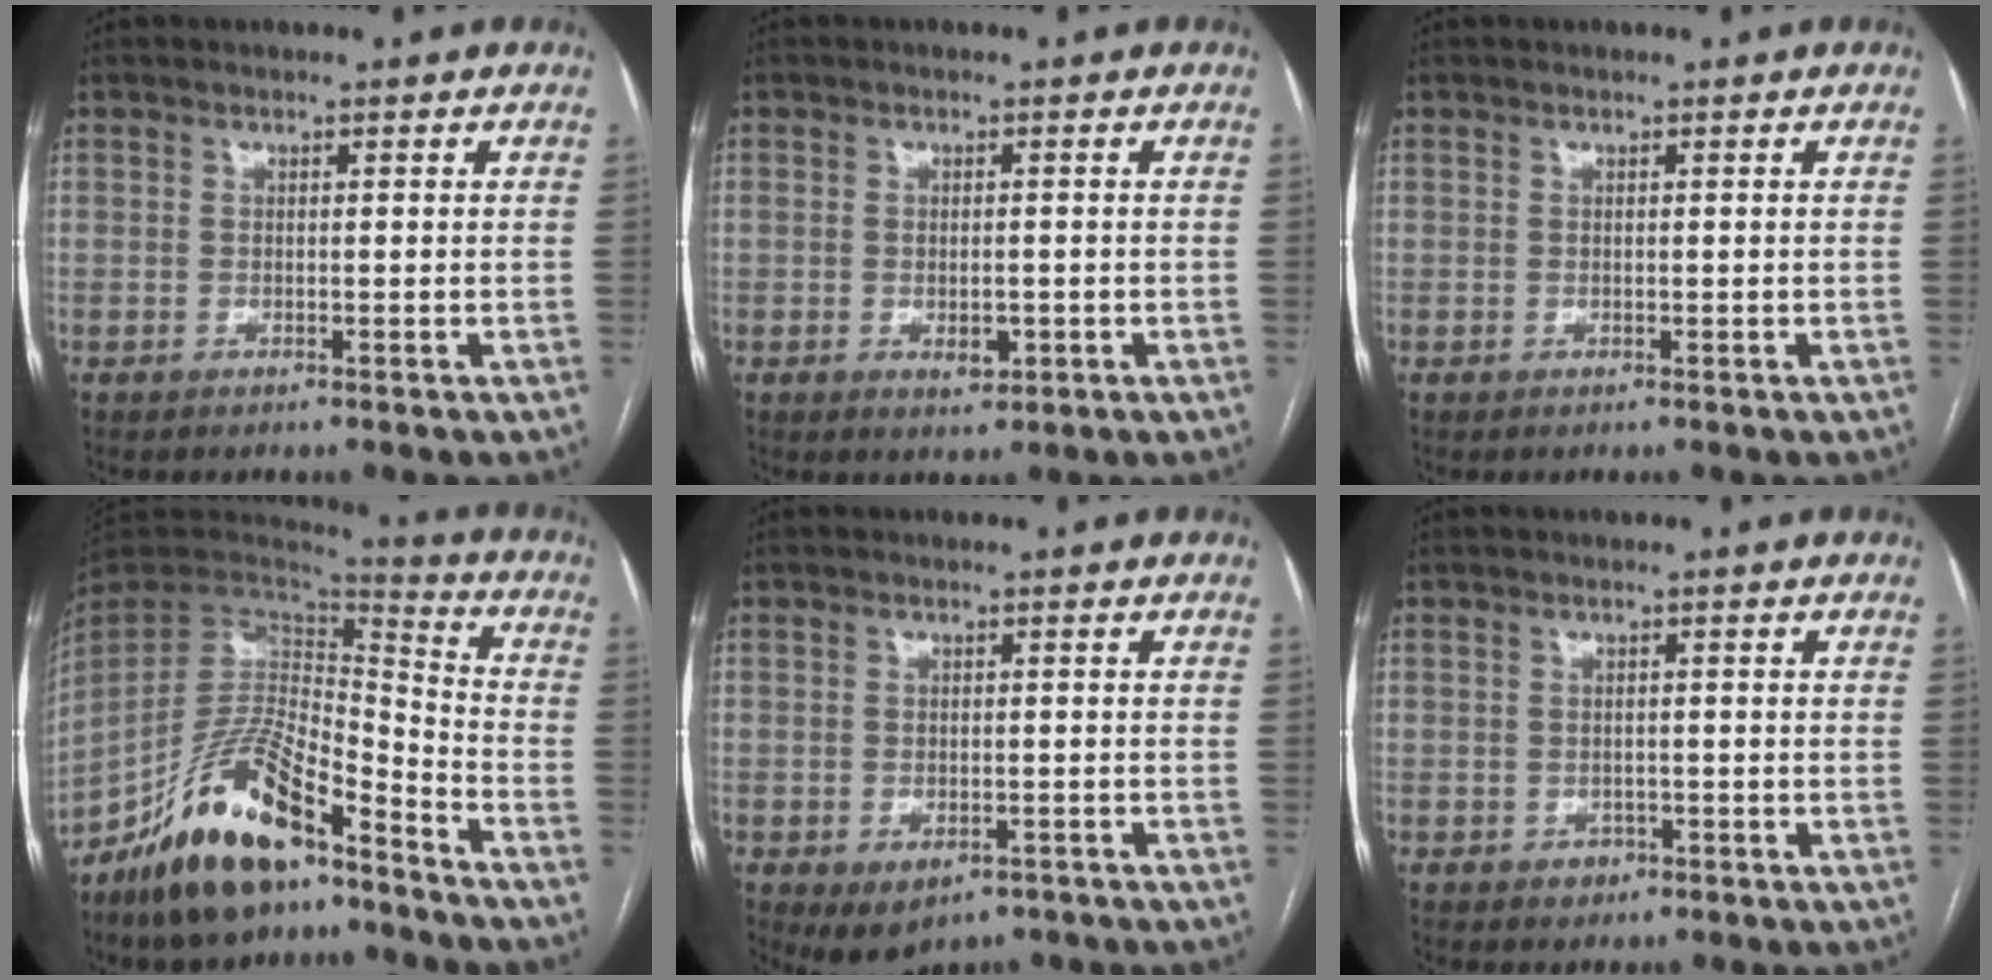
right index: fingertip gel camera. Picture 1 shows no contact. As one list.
[{"total": 2.9, "force": [-0.8, 1.6, 2.3], "torque": [-0.040, 0.000, -0.005]}, {"total": 0.0}, {"total": 17.6, "force": [-12.4, 5.3, 11.3], "torque": [-0.223, 0.007, -0.224]}, {"total": 5.3, "force": [-3.0, 3.3, 2.9], "torque": [-0.043, -0.004, -0.032]}, {"total": 1.8, "force": [-0.8, 1.6, 0.4], "torque": [-0.002, 0.005, -0.008]}]